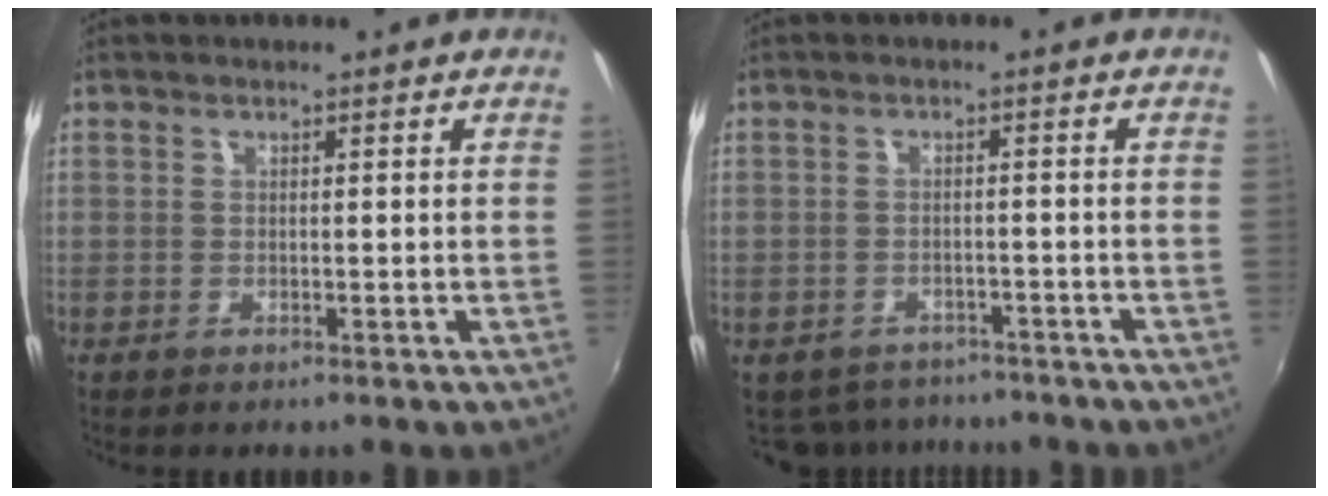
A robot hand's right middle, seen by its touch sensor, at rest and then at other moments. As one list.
[{"total": 6.9, "force": [-6.0, 3.2, 1.2], "torque": [-0.040, -0.007, -0.085]}]